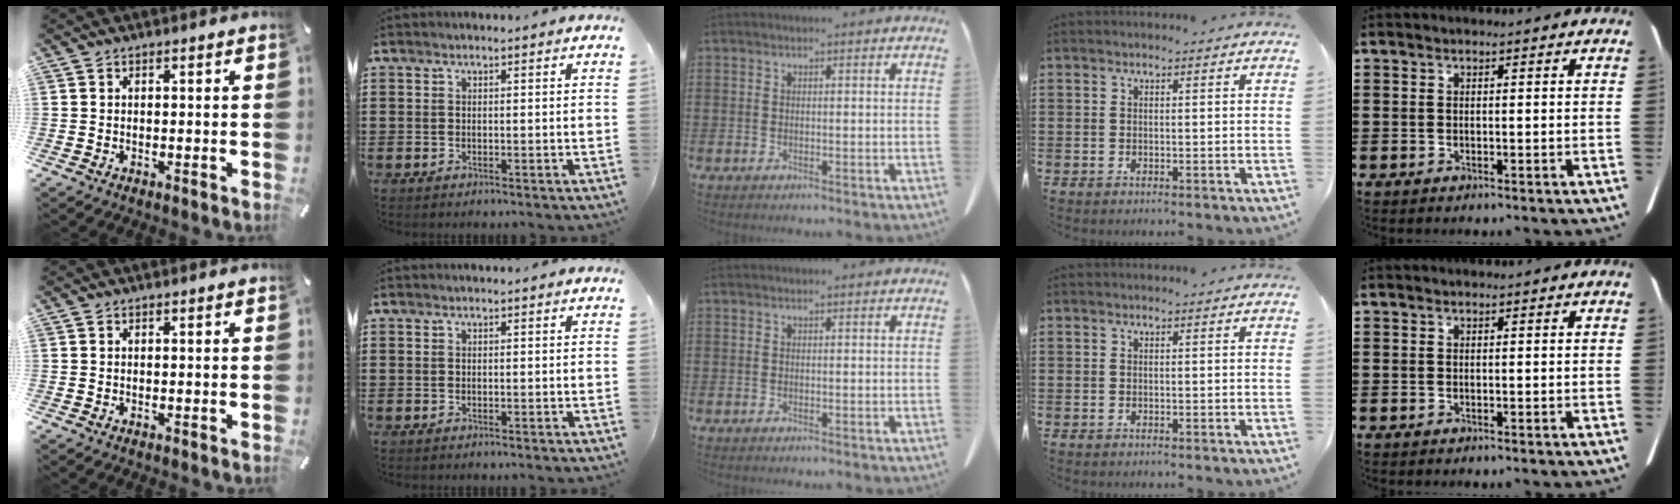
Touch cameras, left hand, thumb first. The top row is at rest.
{}